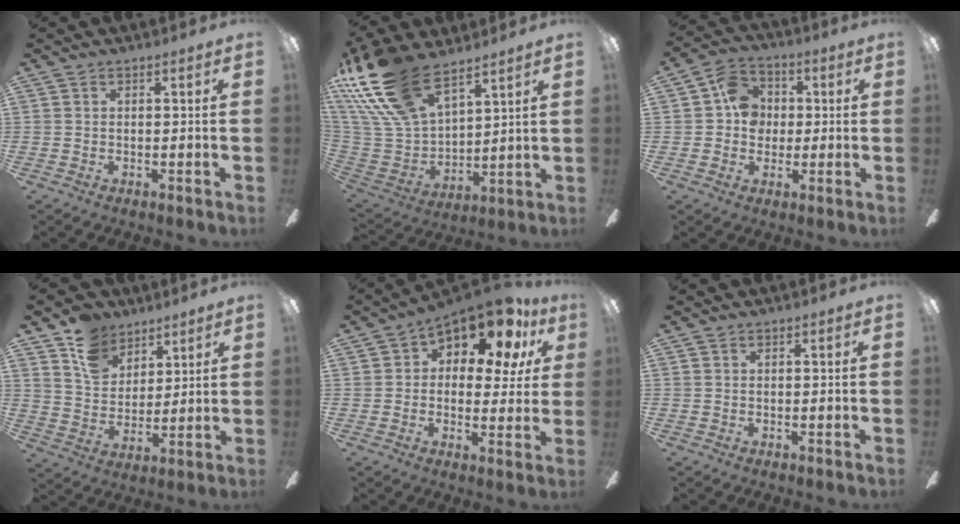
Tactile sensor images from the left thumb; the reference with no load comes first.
{"total": 22.5, "force": [15.7, 10.2, 12.4], "torque": [-0.290, -0.086, 0.288]}
{"total": 8.8, "force": [0.9, 7.8, 4.0], "torque": [-0.070, 0.023, 0.019]}
{"total": 11.5, "force": [8.1, 7.6, 2.8], "torque": [-0.064, -0.039, 0.159]}
{"total": 13.0, "force": [8.9, 6.0, 7.2], "torque": [-0.109, -0.063, 0.154]}
{"total": 0.0}